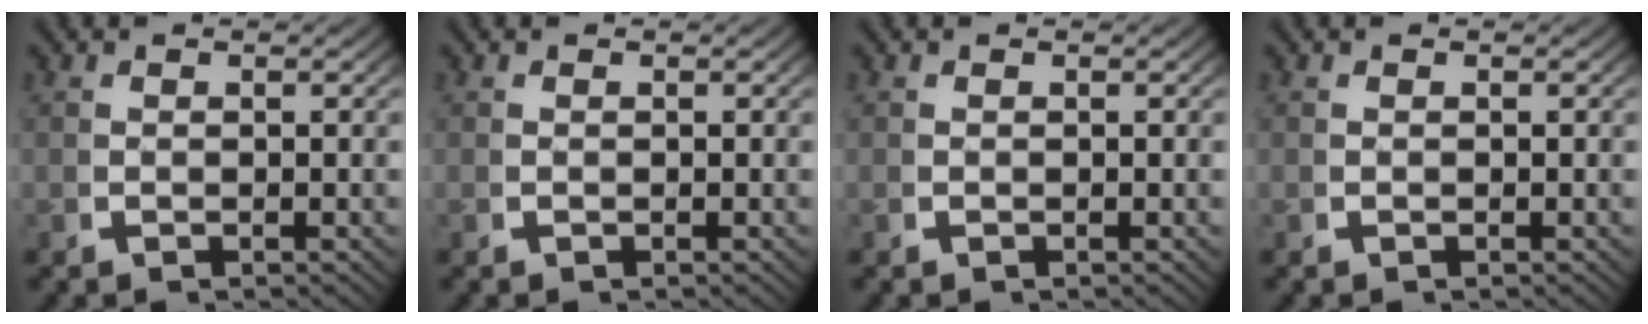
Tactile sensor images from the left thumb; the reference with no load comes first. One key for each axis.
{"total": 0.0}
{"total": 0.0}
{"total": 0.0}